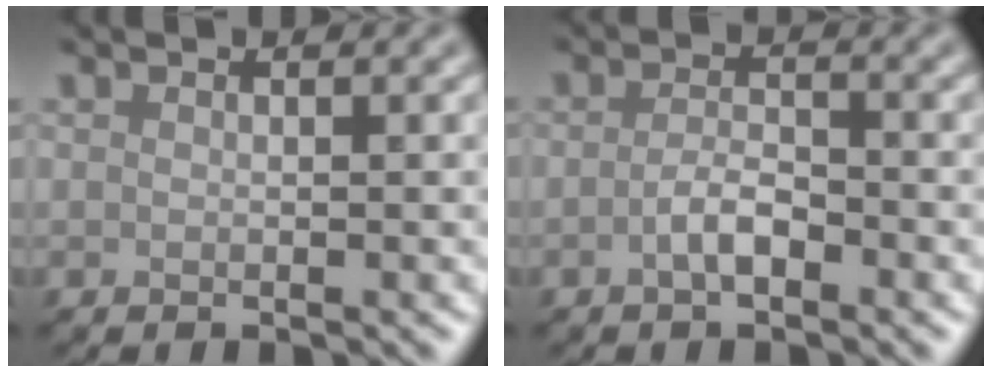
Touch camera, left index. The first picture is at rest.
{"total": 2.2, "force": [-0.9, 0.8, 1.8], "torque": [-0.038, 0.001, -0.021]}